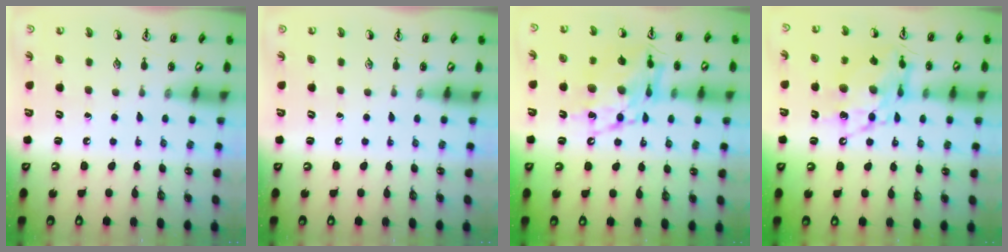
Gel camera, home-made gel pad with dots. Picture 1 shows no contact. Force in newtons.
{"total": 0.0}
{"total": 14.0, "press": 14.0, "slide": 1.1}
{"total": 13.3, "press": 13.3, "slide": 1.3}